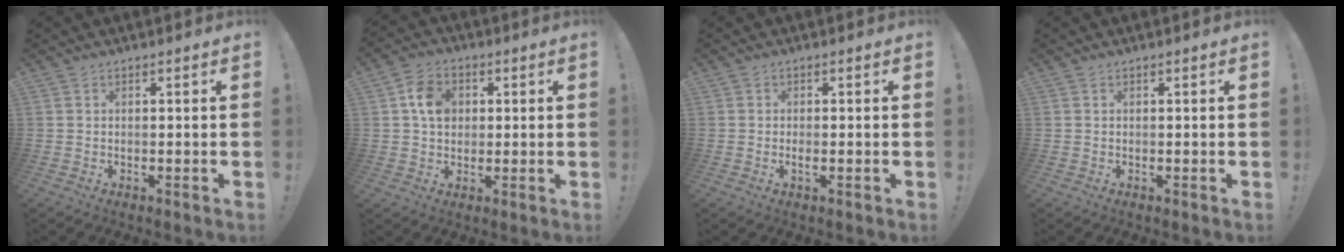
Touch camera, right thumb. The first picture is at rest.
{"total": 8.5, "force": [1.8, 6.8, 4.9], "torque": [-0.071, 0.011, 0.036]}
{"total": 1.3, "force": [-0.2, 0.0, 1.3], "torque": [-0.014, -0.006, -0.005]}
{"total": 0.0}